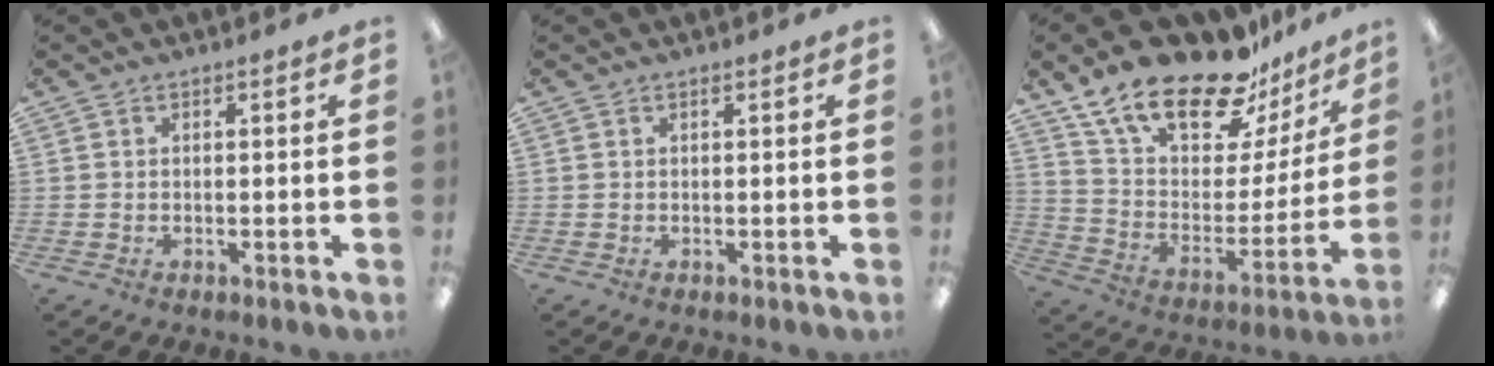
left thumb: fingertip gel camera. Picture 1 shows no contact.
{"total": 0.0}
{"total": 22.7, "force": [17.5, 8.6, 11.5], "torque": [-0.201, -0.123, 0.307]}